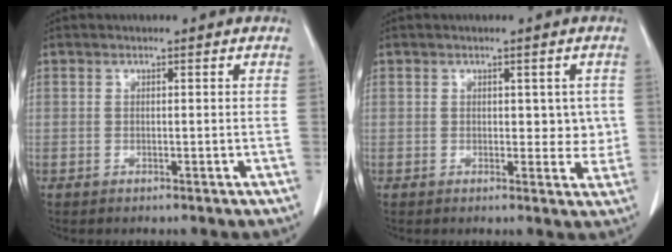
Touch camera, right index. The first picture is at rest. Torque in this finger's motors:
{"motor_torque": [0.16, 0.10, 0.00, -0.01]}